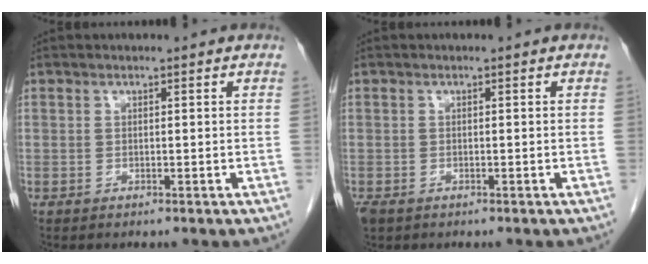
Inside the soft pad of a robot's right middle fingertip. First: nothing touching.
{"total": 1.8, "force": [-1.2, 1.0, 0.8], "torque": [-0.022, -0.003, -0.017]}